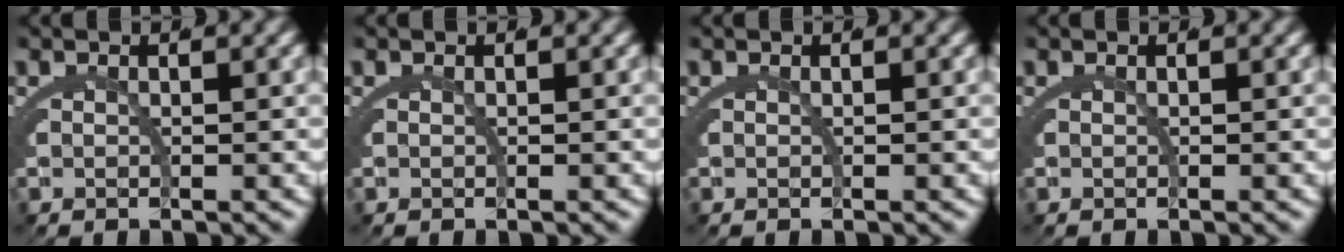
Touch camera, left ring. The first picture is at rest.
{"total": 0.0}
{"total": 0.0}
{"total": 0.0}